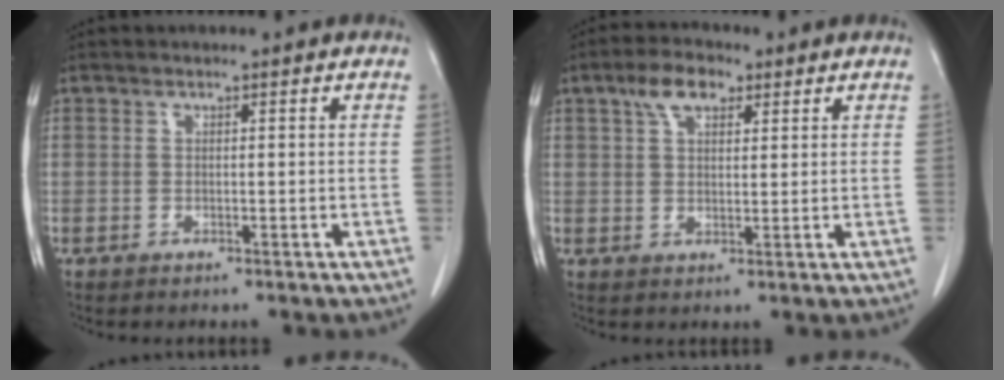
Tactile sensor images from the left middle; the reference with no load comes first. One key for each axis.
{"total": 5.4, "fx": 3.0, "fy": 2.6, "fz": 3.6, "tx": -0.074, "ty": 0.017, "tz": 0.055}